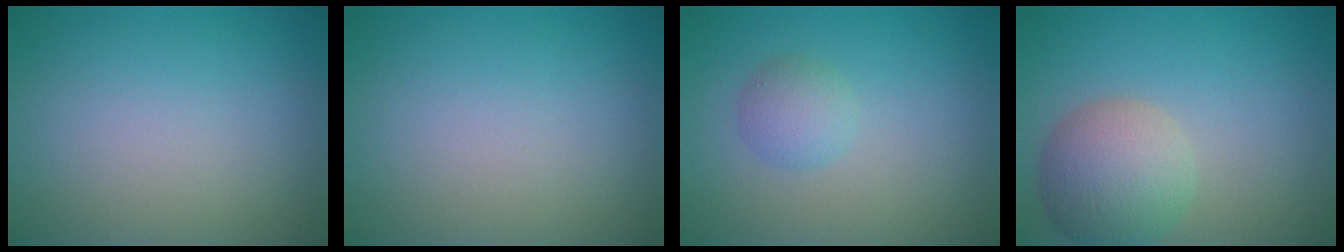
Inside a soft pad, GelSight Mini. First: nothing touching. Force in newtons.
{"total": 0.0}
{"total": 1.9, "press": 1.9, "slide": 0.0}
{"total": 5.4, "press": 5.4, "slide": 0.3}